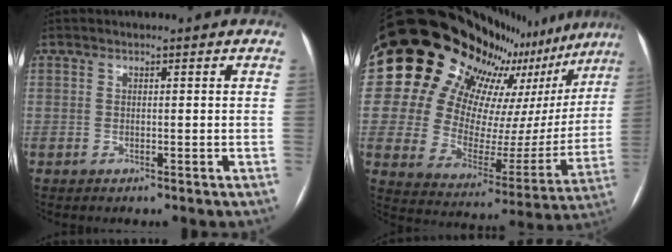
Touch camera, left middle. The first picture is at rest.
{"total": 26.0, "force": [21.5, 10.6, 10.1], "torque": [-0.167, -0.041, 0.289]}